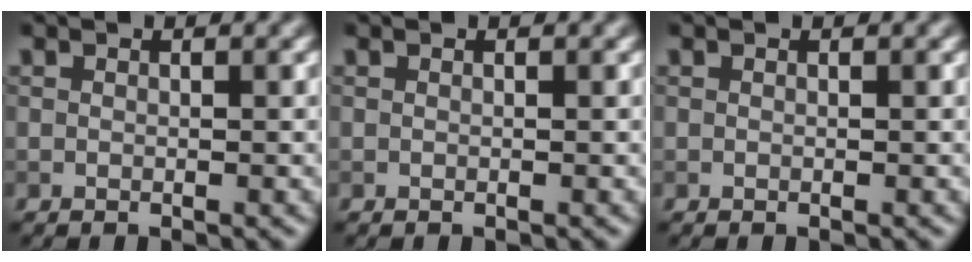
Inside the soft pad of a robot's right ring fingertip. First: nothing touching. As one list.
[{"total": 0.0}, {"total": 0.0}]